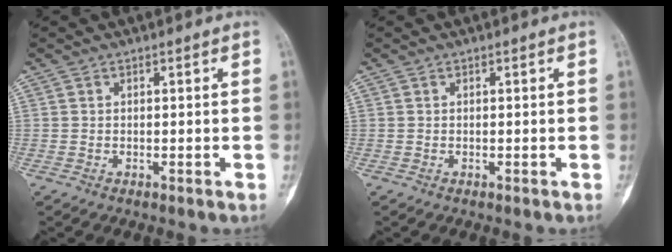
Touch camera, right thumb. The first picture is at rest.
{"total": 0.0}